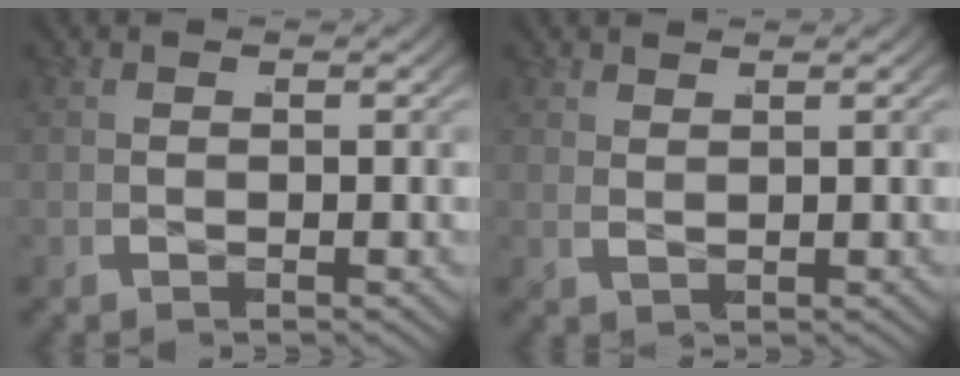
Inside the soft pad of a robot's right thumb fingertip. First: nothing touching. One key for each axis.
{"total": 1.3, "fx": 1.3, "fy": 0.0, "fz": 0.2, "tx": 0.007, "ty": 0.005, "tz": 0.025}